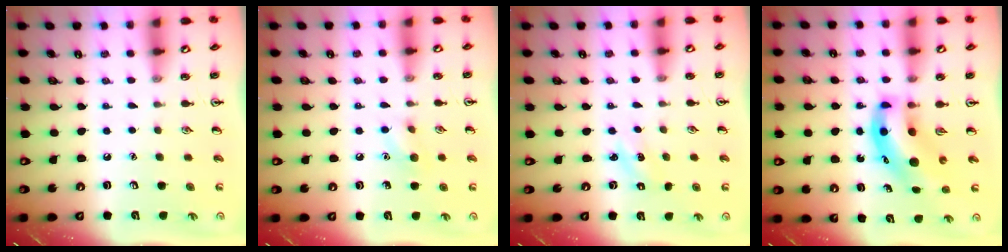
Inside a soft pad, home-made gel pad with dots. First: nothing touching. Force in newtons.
{"total": 6.9, "press": 6.6, "slide": 2.0}
{"total": 1.2, "press": 1.1, "slide": 0.5}
{"total": 9.2, "press": 8.9, "slide": 2.6}